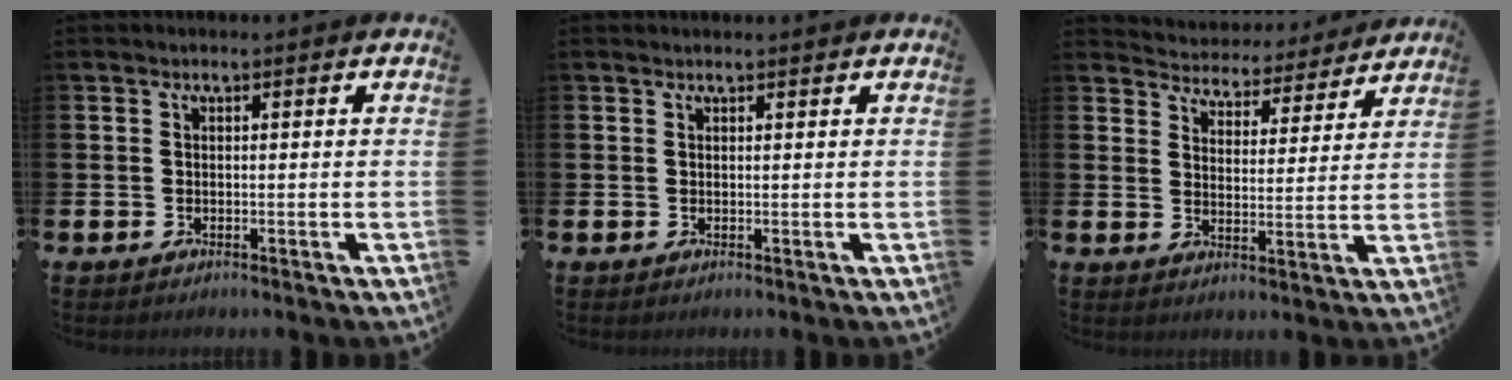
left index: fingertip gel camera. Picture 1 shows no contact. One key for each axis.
{"total": 0.5, "fx": 0.5, "fy": 0.1, "fz": 0.1, "tx": 0.010, "ty": -0.005, "tz": 0.007}
{"total": 4.7, "fx": 4.6, "fy": 1.3, "fz": -0.3, "tx": -0.015, "ty": -0.044, "tz": 0.075}